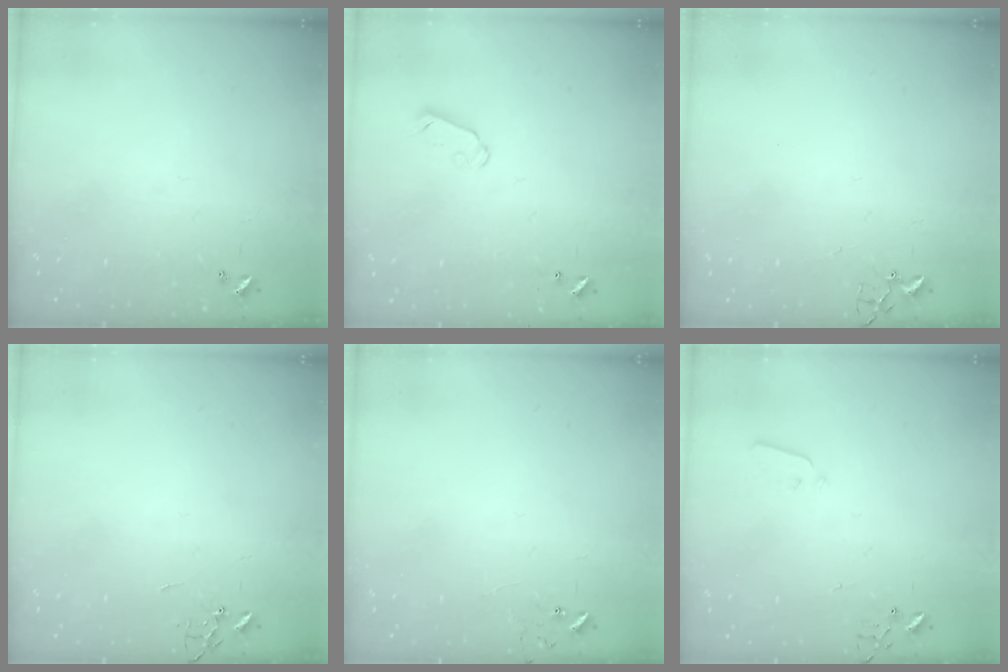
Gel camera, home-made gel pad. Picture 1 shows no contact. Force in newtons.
{"total": 4.1, "press": 4.0, "slide": 0.4}
{"total": 1.9, "press": 1.9, "slide": 0.2}
{"total": 0.0}
{"total": 5.8, "press": 5.8, "slide": 0.5}
{"total": 2.9, "press": 2.9, "slide": 0.4}